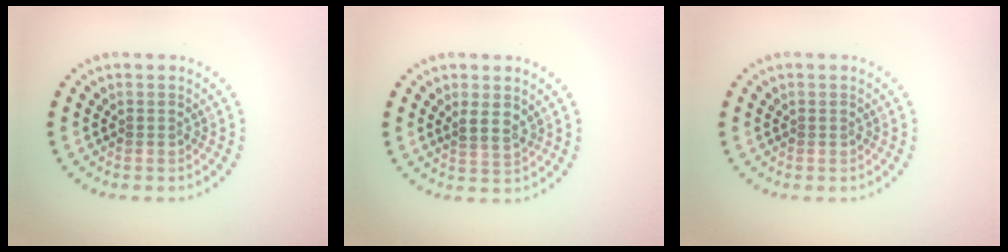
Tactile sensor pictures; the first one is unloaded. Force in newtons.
{"total": 1.7, "press": 1.4, "slide": 1.0}
{"total": 0.0}